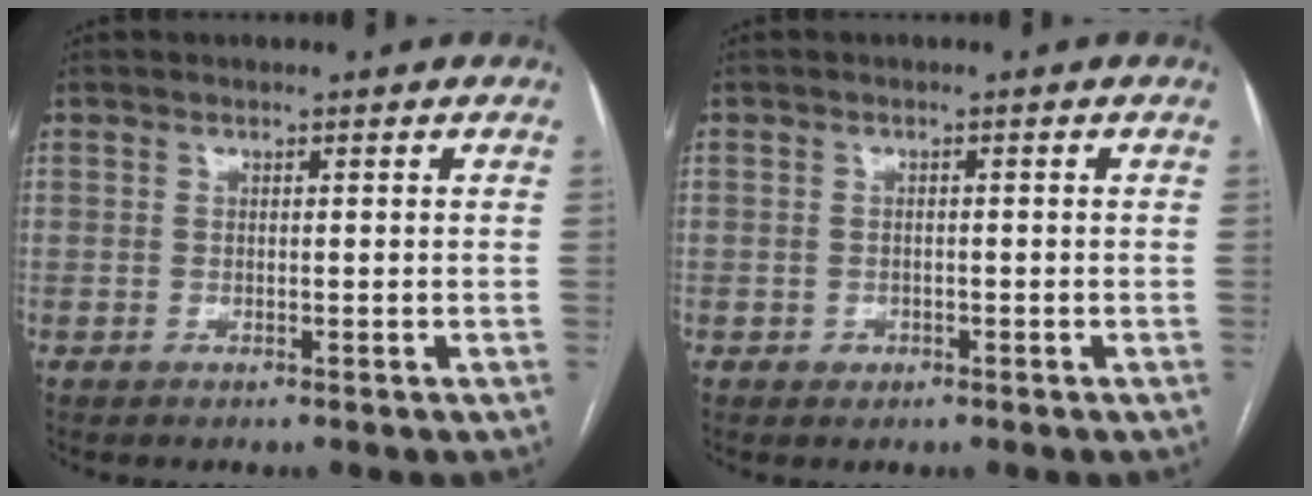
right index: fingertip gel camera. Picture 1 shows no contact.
{"total": 1.5, "force": [-0.7, 1.3, 0.2], "torque": [0.000, 0.006, -0.009]}